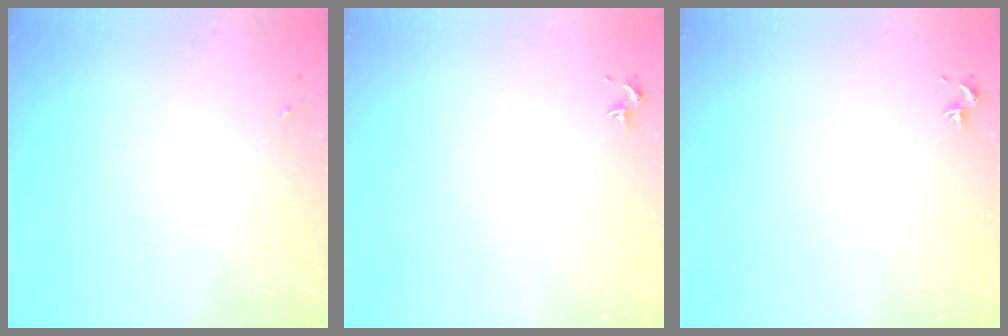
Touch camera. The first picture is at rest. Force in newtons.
{"total": 0.7, "press": 0.6, "slide": 0.5}
{"total": 0.7, "press": 0.6, "slide": 0.5}